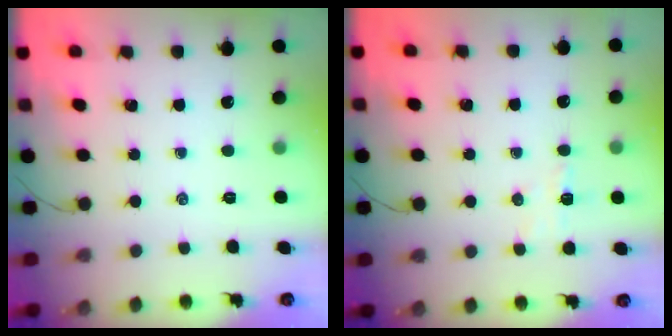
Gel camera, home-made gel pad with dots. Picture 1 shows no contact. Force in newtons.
{"total": 3.9, "press": 3.7, "slide": 1.2}